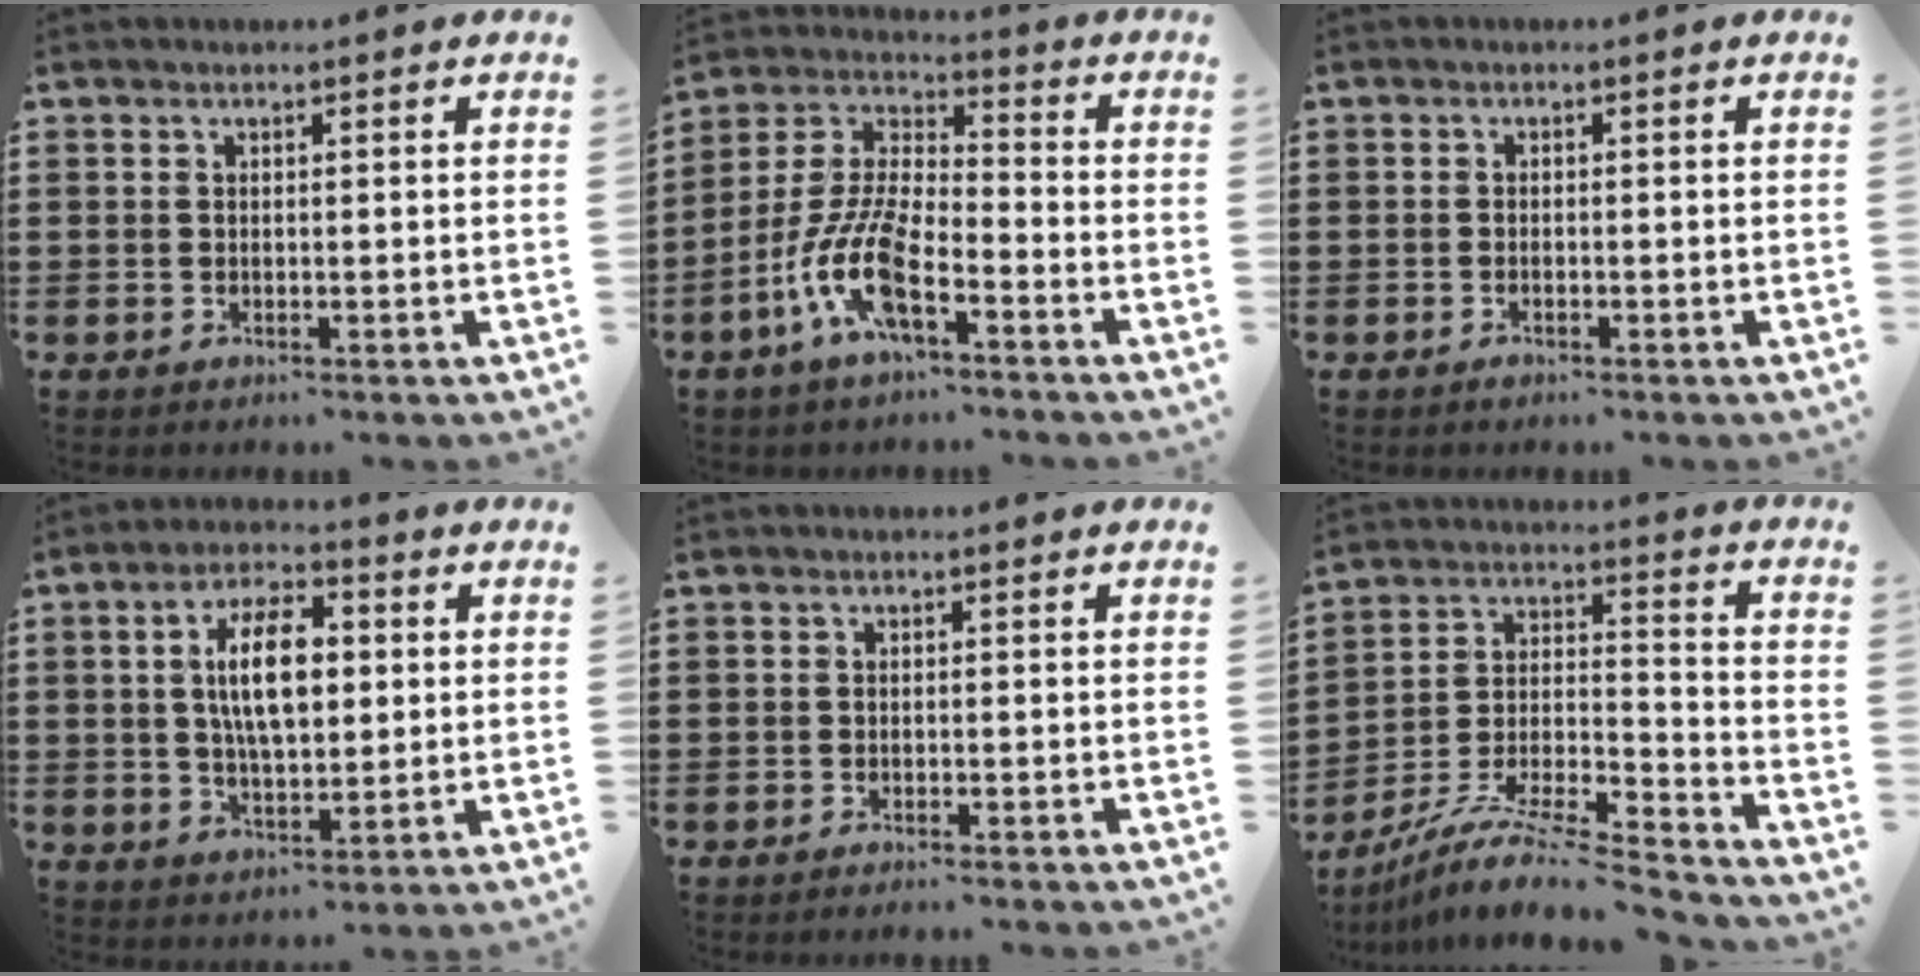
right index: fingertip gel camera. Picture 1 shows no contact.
{"total": 10.8, "force": [-5.6, 3.4, 8.6], "torque": [-0.212, -0.013, -0.112]}
{"total": 0.7, "force": [-0.5, 0.0, 0.4], "torque": [-0.011, -0.009, -0.007]}
{"total": 9.6, "force": [1.3, 4.0, 8.6], "torque": [-0.166, 0.009, 0.018]}
{"total": 1.0, "force": [-1.0, -0.2, 0.1], "torque": [-0.004, -0.002, -0.019]}
{"total": 9.9, "force": [-9.0, 0.6, 4.1], "torque": [-0.072, 0.005, -0.182]}